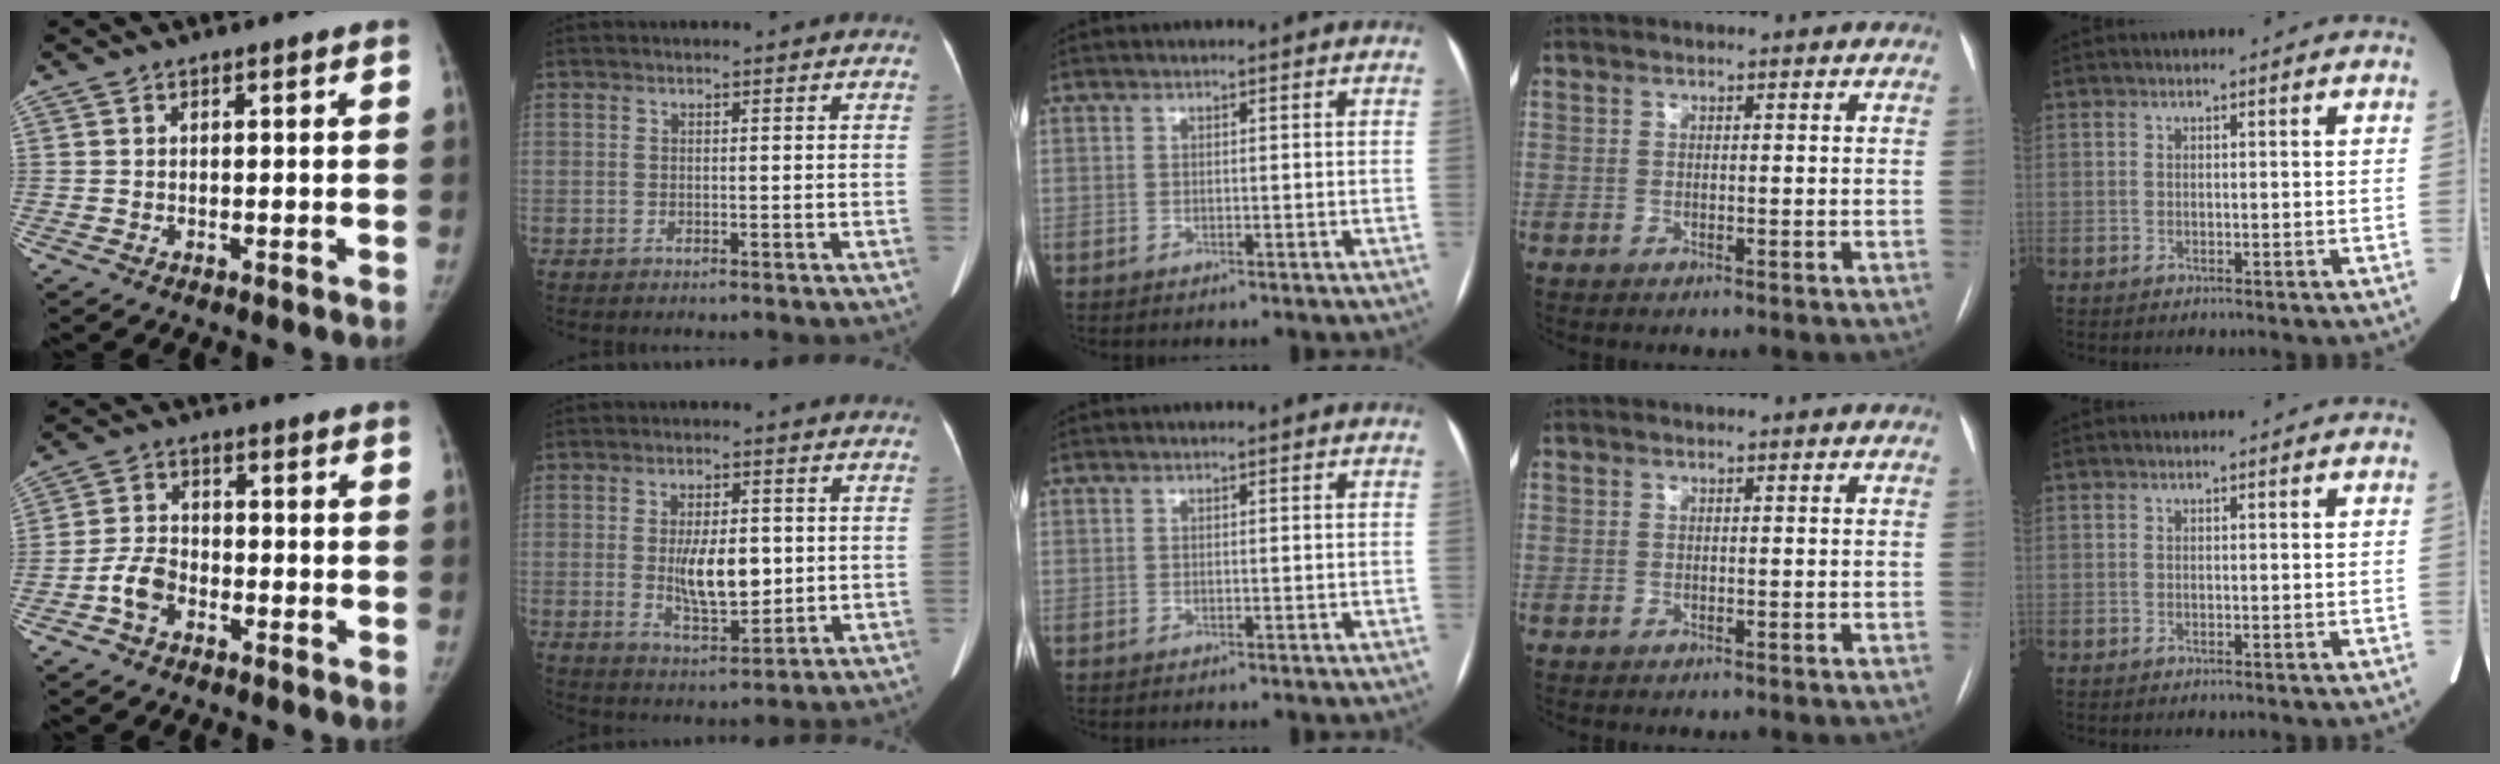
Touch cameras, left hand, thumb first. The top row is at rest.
{"thumb": {"total": 5.5, "force": [-2.9, 3.6, 2.9], "torque": [-0.047, 0.023, -0.062]}, "index": {"total": 8.5, "force": [-1.0, 3.3, 7.7], "torque": [-0.139, -0.008, -0.007]}}